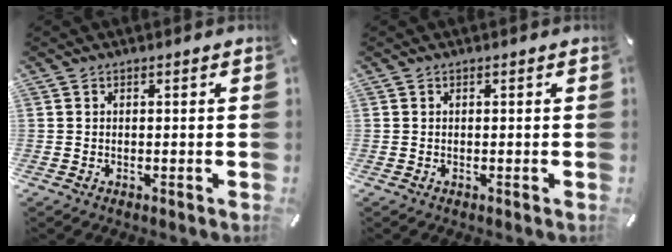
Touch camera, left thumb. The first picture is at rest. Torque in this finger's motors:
{"motor_torque": [0.00, 0.00, 0.00, 0.05, -0.01]}